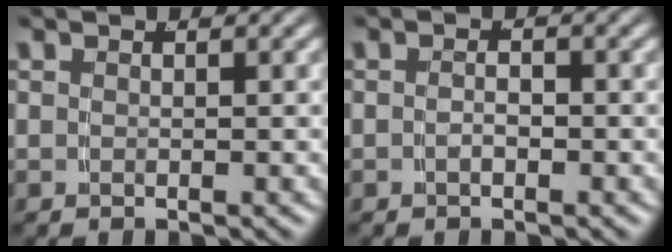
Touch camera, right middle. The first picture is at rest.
{"total": 1.1, "force": [-0.8, 0.2, 0.7], "torque": [-0.013, -0.004, -0.013]}